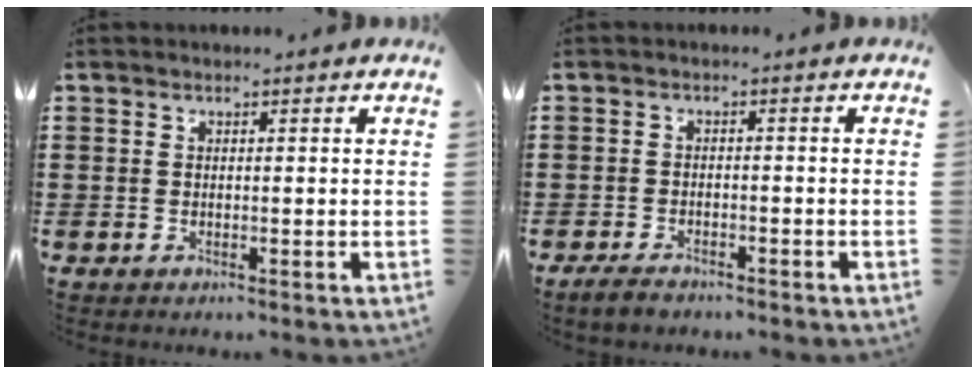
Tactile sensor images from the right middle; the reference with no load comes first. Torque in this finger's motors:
{"motor_torque": [2.03, -0.11, 0.28, 0.06]}